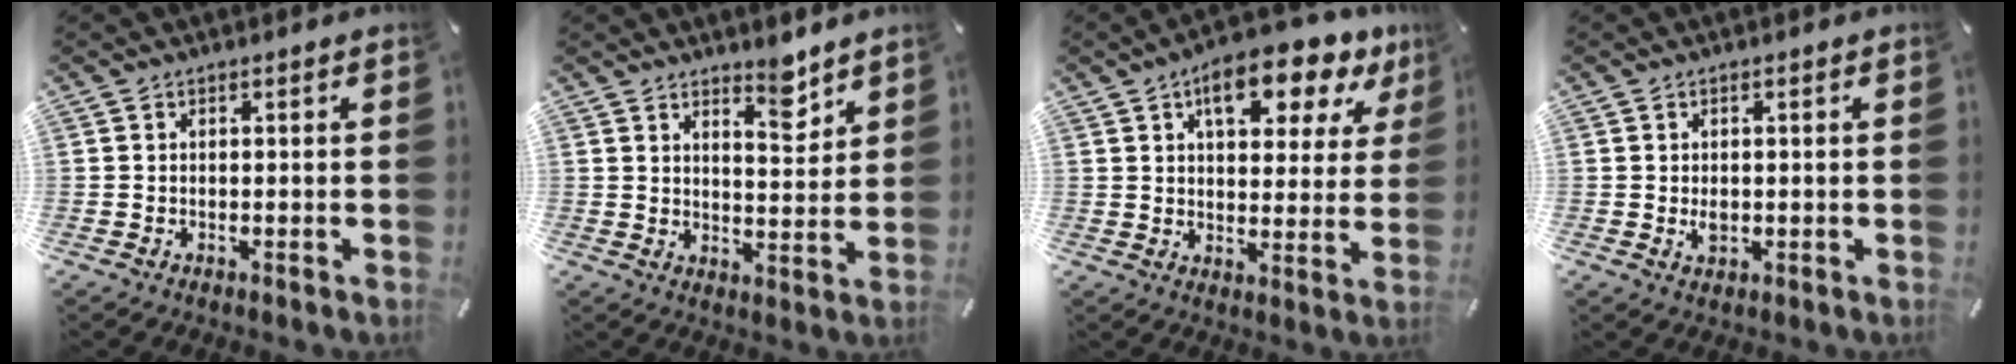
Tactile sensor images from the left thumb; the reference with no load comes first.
{"total": 6.3, "force": [5.3, 2.2, 2.7], "torque": [-0.019, -0.045, 0.088]}
{"total": 13.0, "force": [8.2, 6.2, 8.0], "torque": [-0.090, -0.047, 0.132]}
{"total": 2.0, "force": [0.0, 1.4, 1.5], "torque": [-0.037, -0.001, -0.003]}